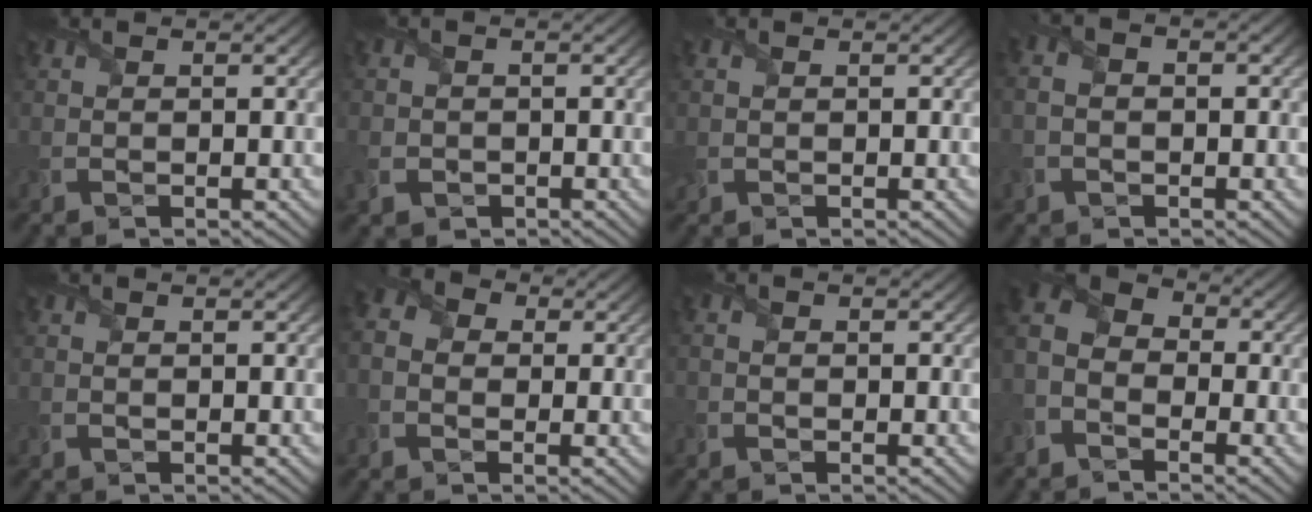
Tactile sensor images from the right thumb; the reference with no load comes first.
{"total": 3.4, "force": [-1.3, 2.9, 1.1], "torque": [-0.038, -0.013, -0.032]}
{"total": 1.4, "force": [0.3, 1.2, 0.4], "torque": [-0.024, -0.002, 0.009]}
{"total": 3.0, "force": [-0.3, 2.0, 2.2], "torque": [-0.041, 0.007, -0.011]}
{"total": 0.0}
{"total": 5.2, "force": [-0.4, 4.4, 2.7], "torque": [-0.081, 0.001, -0.015]}
{"total": 0.8, "force": [-0.6, 0.4, 0.1], "torque": [-0.002, -0.003, -0.012]}
{"total": 6.8, "force": [-3.5, 4.6, 3.5], "torque": [-0.085, -0.007, -0.076]}